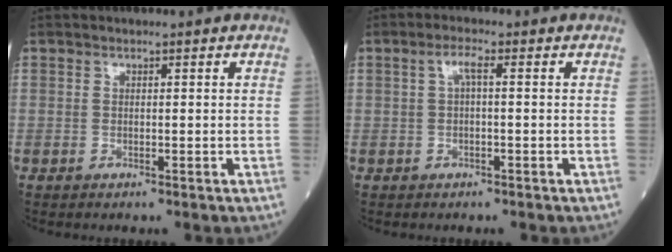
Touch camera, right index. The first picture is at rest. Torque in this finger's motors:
{"motor_torque": [0.33, 0.06, 0.19, 0.05]}